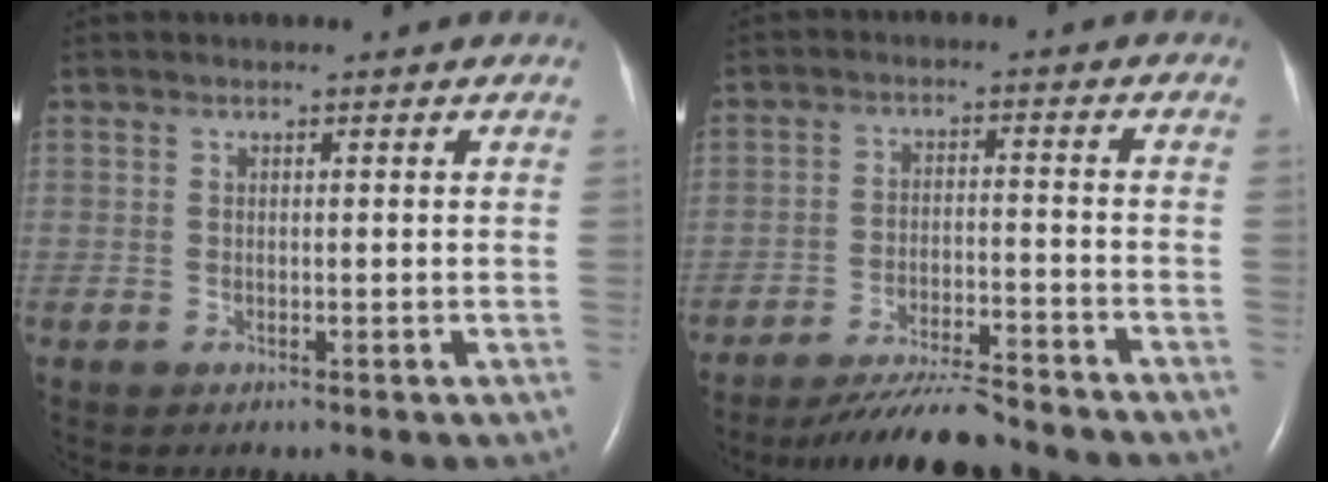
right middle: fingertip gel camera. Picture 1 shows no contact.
{"total": 9.7, "force": [-9.0, 0.4, 3.7], "torque": [-0.061, -0.018, -0.151]}